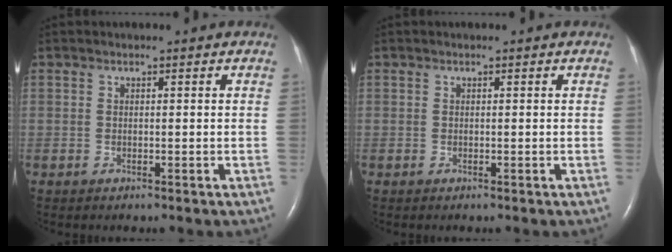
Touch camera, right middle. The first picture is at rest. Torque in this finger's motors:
{"motor_torque": [0.00, 0.00, 0.00, 0.00]}